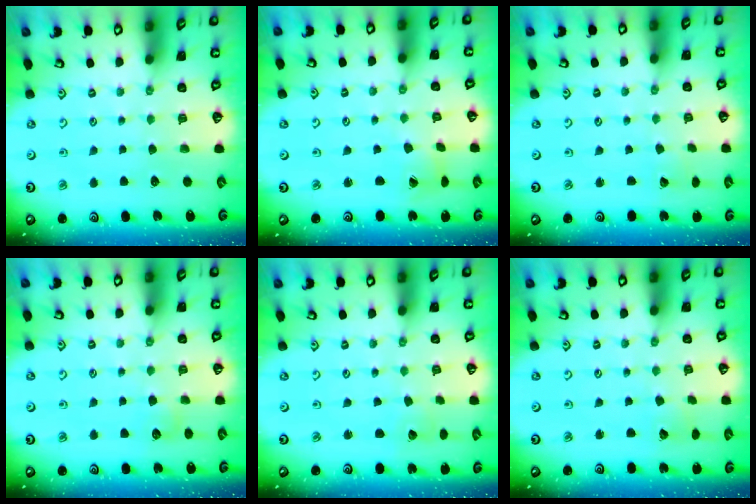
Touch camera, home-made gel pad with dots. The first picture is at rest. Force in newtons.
{"total": 2.5, "press": 2.5, "slide": 0.4}
{"total": 1.3, "press": 1.3, "slide": 0.1}
{"total": 4.3, "press": 4.2, "slide": 0.5}
{"total": 1.6, "press": 1.6, "slide": 0.2}
{"total": 3.7, "press": 3.7, "slide": 0.3}